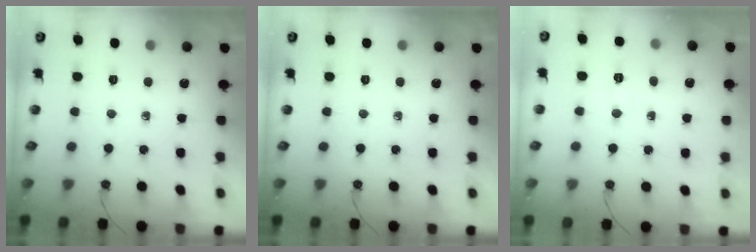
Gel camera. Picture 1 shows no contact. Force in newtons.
{"total": 0.0}
{"total": 2.9, "press": 2.9, "slide": 0.5}